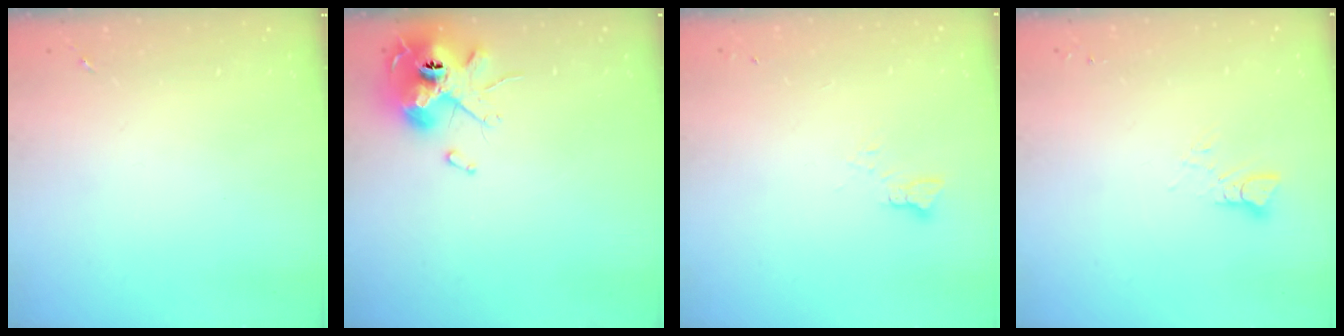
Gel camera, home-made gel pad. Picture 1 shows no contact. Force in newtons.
{"total": 11.9, "press": 11.7, "slide": 1.7}
{"total": 4.1, "press": 4.0, "slide": 0.4}
{"total": 2.9, "press": 2.9, "slide": 0.2}